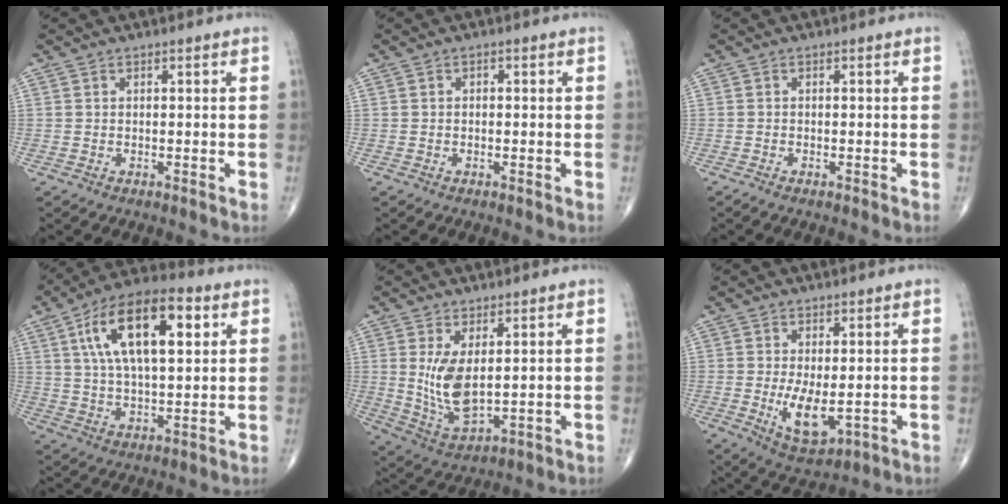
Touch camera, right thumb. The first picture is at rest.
{"total": 0.6, "force": [-0.1, 0.4, 0.4], "torque": [-0.002, 0.002, -0.005]}
{"total": 0.6, "force": [-0.5, 0.0, 0.4], "torque": [-0.016, -0.003, -0.014]}
{"total": 18.1, "force": [5.8, 7.8, 15.2], "torque": [-0.254, 0.006, 0.094]}
{"total": 6.1, "force": [1.3, 2.6, 5.4], "torque": [-0.105, -0.020, 0.037]}
{"total": 7.5, "force": [-0.9, 3.4, 6.6], "torque": [-0.109, -0.021, -0.001]}